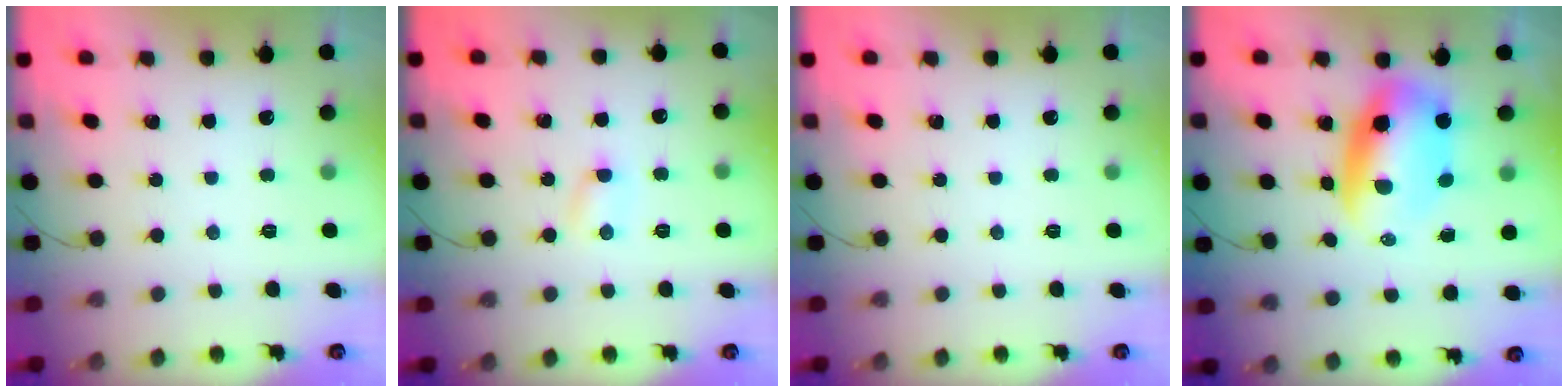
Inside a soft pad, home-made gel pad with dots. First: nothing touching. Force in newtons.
{"total": 1.8, "press": 1.7, "slide": 0.5}
{"total": 0.0}
{"total": 9.9, "press": 9.5, "slide": 2.7}